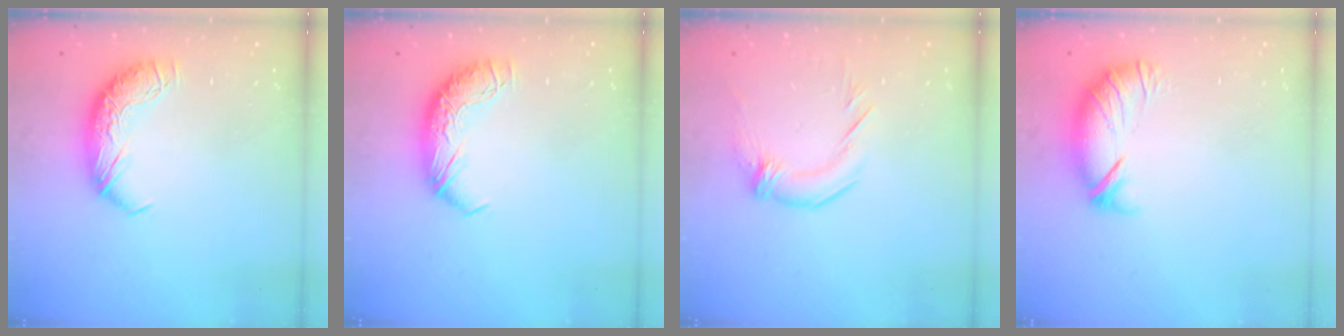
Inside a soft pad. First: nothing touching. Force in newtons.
{"total": 0.0}
{"total": 1.6, "press": 0.0, "slide": 1.6}
{"total": 4.1, "press": 3.8, "slide": 1.5}